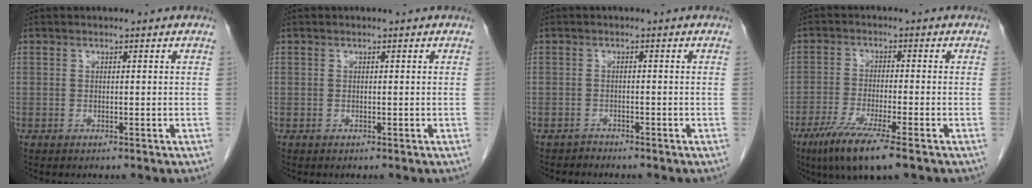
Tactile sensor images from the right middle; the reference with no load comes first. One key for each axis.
{"total": 0.0}
{"total": 1.0, "fx": -0.9, "fy": 0.3, "fz": -0.3, "tx": 0.002, "ty": 0.000, "tz": -0.019}
{"total": 8.9, "fx": -5.7, "fy": 0.3, "fz": 6.9, "tx": -0.127, "ty": -0.024, "tz": -0.097}